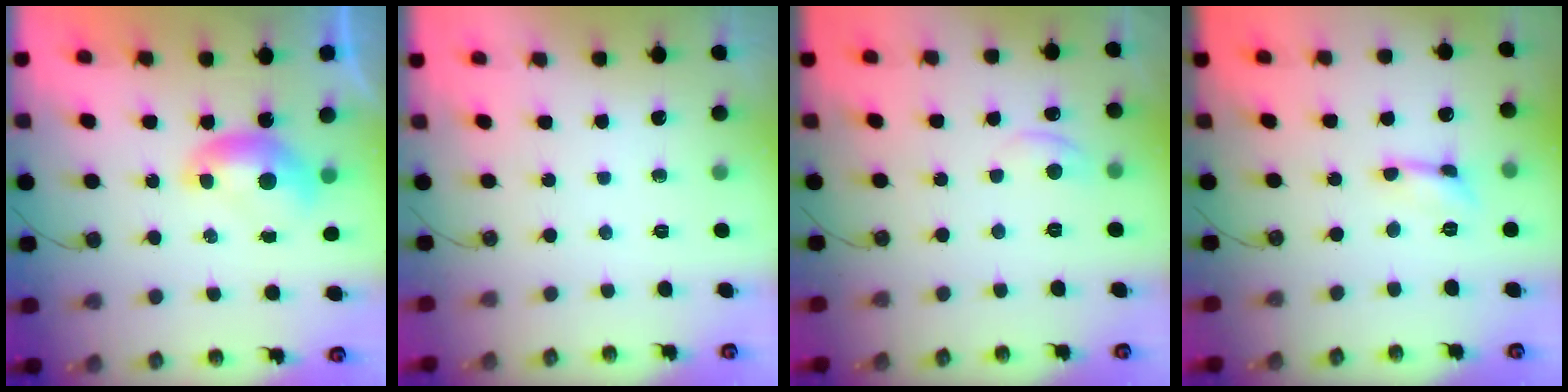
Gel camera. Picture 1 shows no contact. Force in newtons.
{"total": 0.0}
{"total": 0.9, "press": 0.7, "slide": 0.5}
{"total": 0.0}